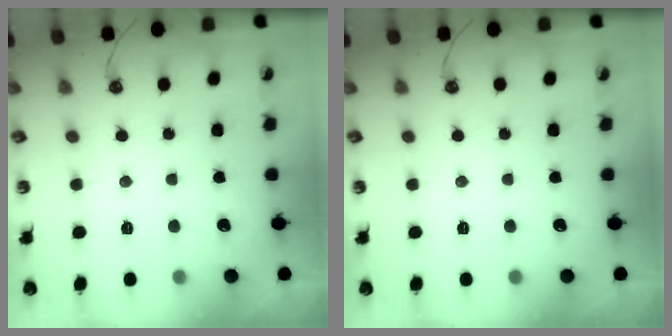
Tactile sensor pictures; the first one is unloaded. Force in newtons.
{"total": 0.0}